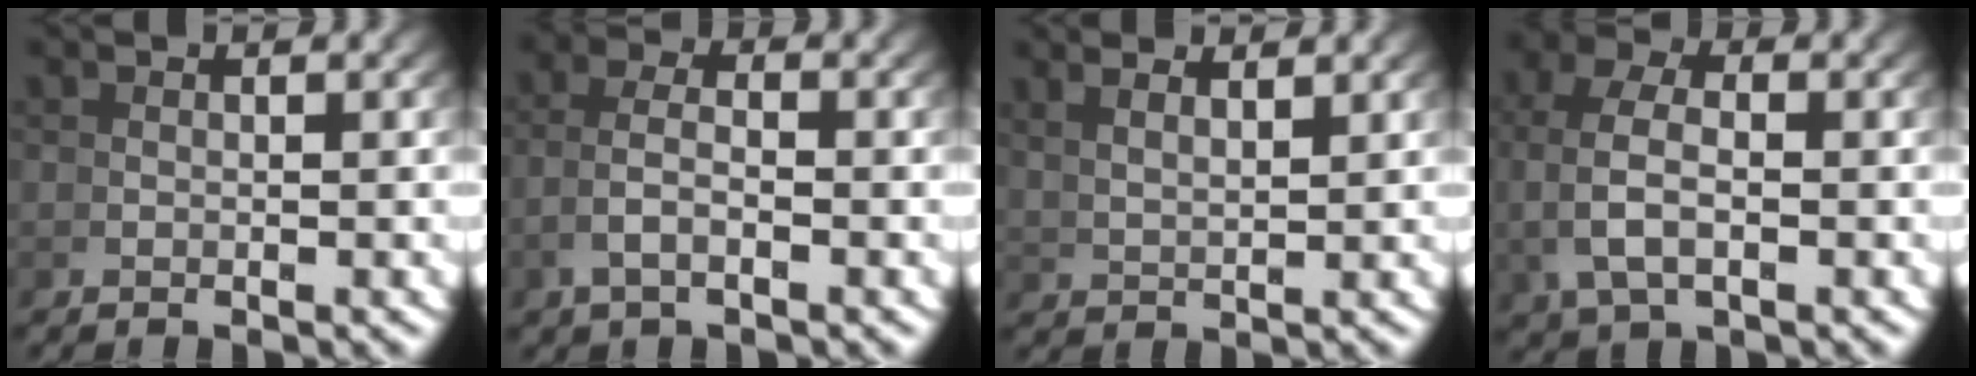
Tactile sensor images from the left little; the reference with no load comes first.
{"total": 2.5, "force": [-0.4, 1.0, 2.2], "torque": [-0.052, -0.010, -0.001]}
{"total": 3.1, "force": [2.8, -0.1, 1.3], "torque": [-0.012, 0.006, 0.057]}
{"total": 3.3, "force": [0.5, 1.6, 2.9], "torque": [-0.072, -0.003, 0.016]}